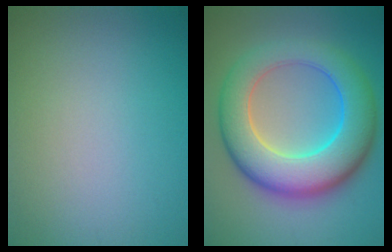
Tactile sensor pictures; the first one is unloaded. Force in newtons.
{"total": 10.5, "press": 10.5, "slide": 0.1}